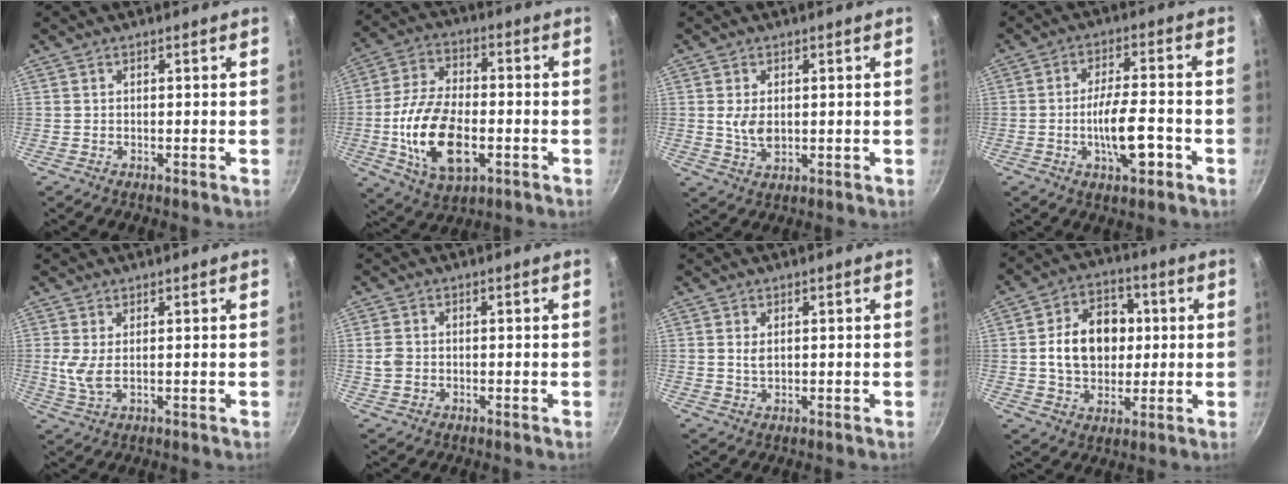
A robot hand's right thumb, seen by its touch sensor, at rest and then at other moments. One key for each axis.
{"total": 16.9, "fx": -3.6, "fy": 9.3, "fz": 13.7, "tx": -0.249, "ty": 0.019, "tz": -0.064}
{"total": 4.8, "fx": 0.5, "fy": 2.9, "fz": 3.7, "tx": -0.067, "ty": -0.011, "tz": 0.013}
{"total": 10.0, "fx": -3.3, "fy": 3.4, "fz": 8.8, "tx": -0.139, "ty": 0.020, "tz": -0.057}
{"total": 4.2, "fx": 0.7, "fy": 1.7, "fz": 3.8, "tx": -0.082, "ty": -0.006, "tz": 0.020}
{"total": 3.0, "fx": -0.3, "fy": 2.5, "fz": 1.6, "tx": -0.026, "ty": 0.005, "tz": -0.006}
{"total": 2.2, "fx": 0.5, "fy": 1.3, "fz": 1.6, "tx": -0.027, "ty": -0.002, "tz": 0.010}
{"total": 14.2, "fx": 1.3, "fy": 10.7, "fz": 9.3, "tx": -0.112, "ty": 0.016, "tz": 0.016}